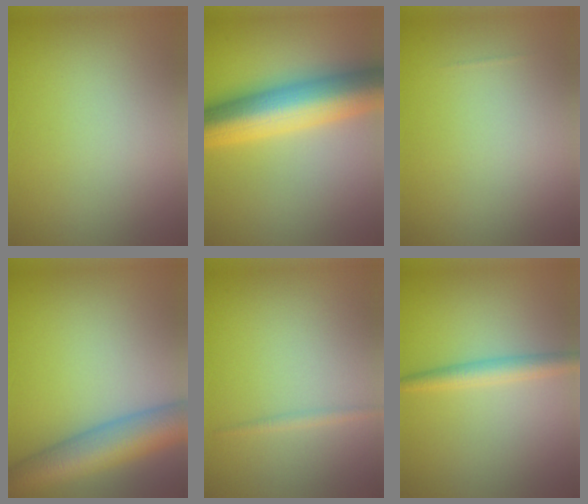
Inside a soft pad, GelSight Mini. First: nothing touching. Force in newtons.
{"total": 10.4, "press": 10.4, "slide": 0.1}
{"total": 0.0}
{"total": 7.9, "press": 7.9, "slide": 0.3}
{"total": 0.8, "press": 0.8, "slide": 0.1}
{"total": 2.4, "press": 2.4, "slide": 0.0}